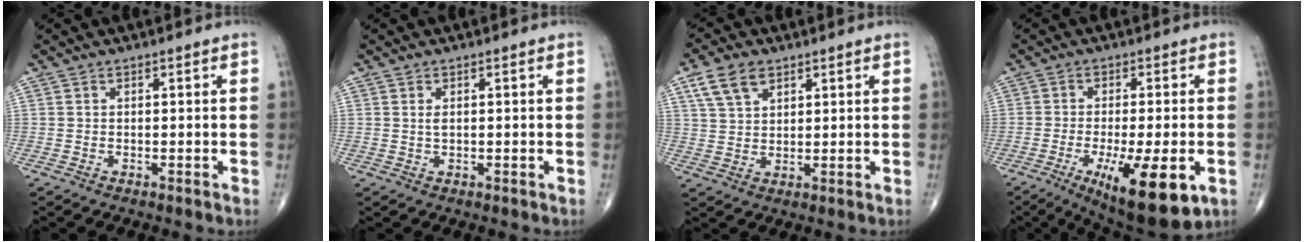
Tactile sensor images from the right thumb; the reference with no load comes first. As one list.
[{"total": 1.2, "force": [0.3, 0.5, 1.0], "torque": [-0.019, -0.001, 0.007]}, {"total": 6.7, "force": [3.6, 4.1, 3.9], "torque": [-0.064, -0.008, 0.073]}, {"total": 15.1, "force": [-5.4, 4.2, 13.4], "torque": [-0.195, -0.012, -0.070]}]